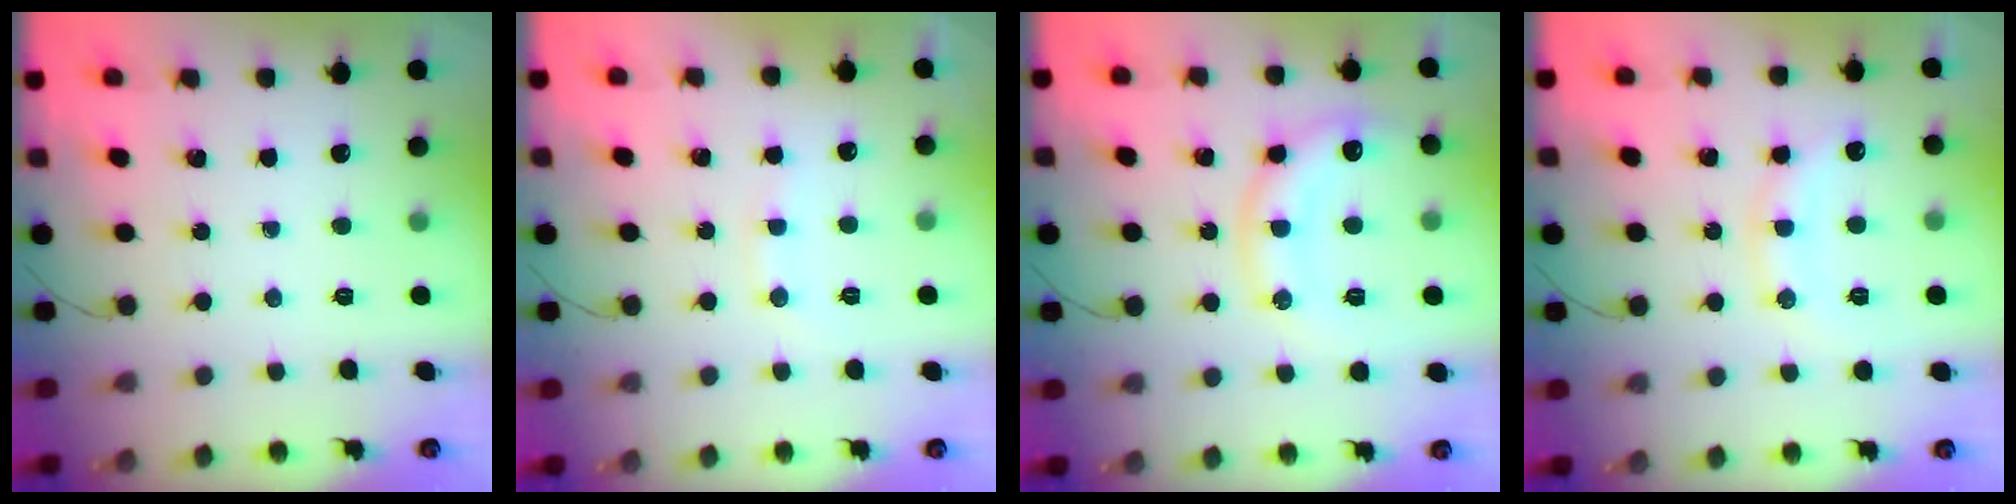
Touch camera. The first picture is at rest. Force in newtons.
{"total": 7.5, "press": 7.3, "slide": 1.5}
{"total": 12.6, "press": 12.6, "slide": 1.0}
{"total": 12.2, "press": 12.2, "slide": 0.4}